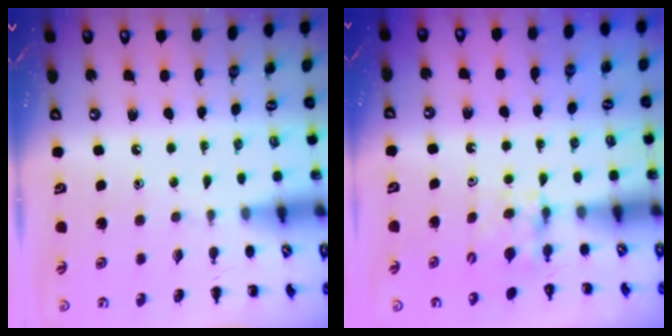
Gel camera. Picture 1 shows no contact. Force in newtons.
{"total": 3.7, "press": 3.6, "slide": 0.7}